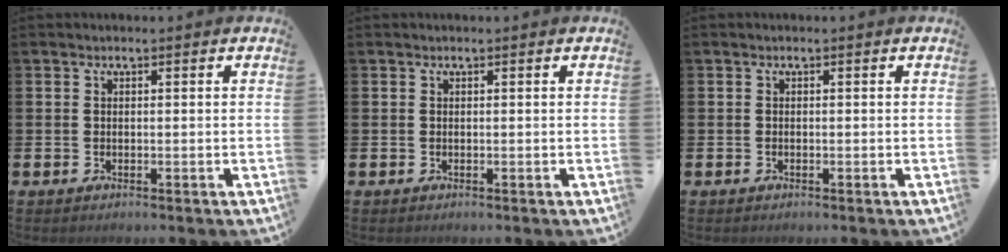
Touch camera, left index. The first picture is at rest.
{"total": 0.0}
{"total": 0.0}